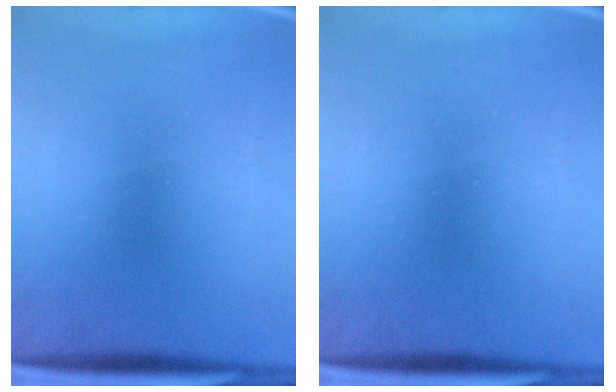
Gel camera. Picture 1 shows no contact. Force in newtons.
{"total": 0.0}